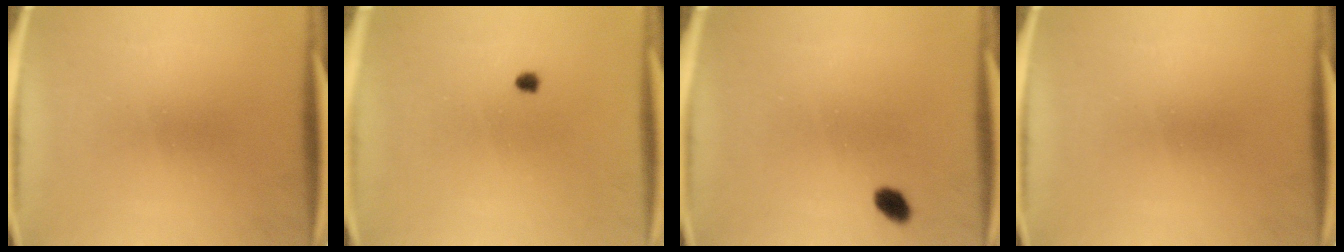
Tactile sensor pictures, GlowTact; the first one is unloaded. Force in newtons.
{"total": 0.9}
{"total": 2.4}
{"total": 0.0}